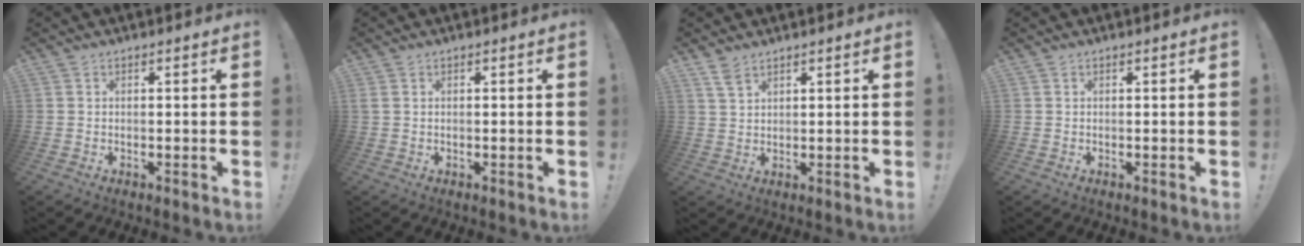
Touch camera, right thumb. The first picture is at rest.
{"total": 0.6, "force": [0.3, 0.2, 0.4], "torque": [-0.015, 0.003, 0.006]}
{"total": 3.9, "force": [2.9, 1.5, 2.0], "torque": [-0.031, -0.019, 0.053]}
{"total": 0.0}